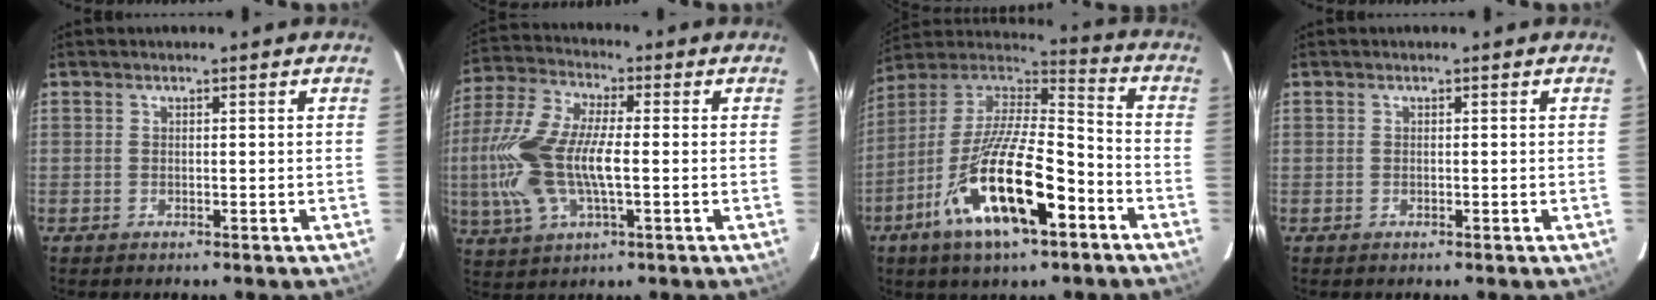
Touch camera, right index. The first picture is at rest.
{"total": 16.4, "force": [-1.6, 7.2, 14.6], "torque": [-0.321, 0.004, -0.032]}
{"total": 22.3, "force": [-10.4, 7.1, 18.4], "torque": [-0.339, -0.035, -0.189]}
{"total": 0.0}